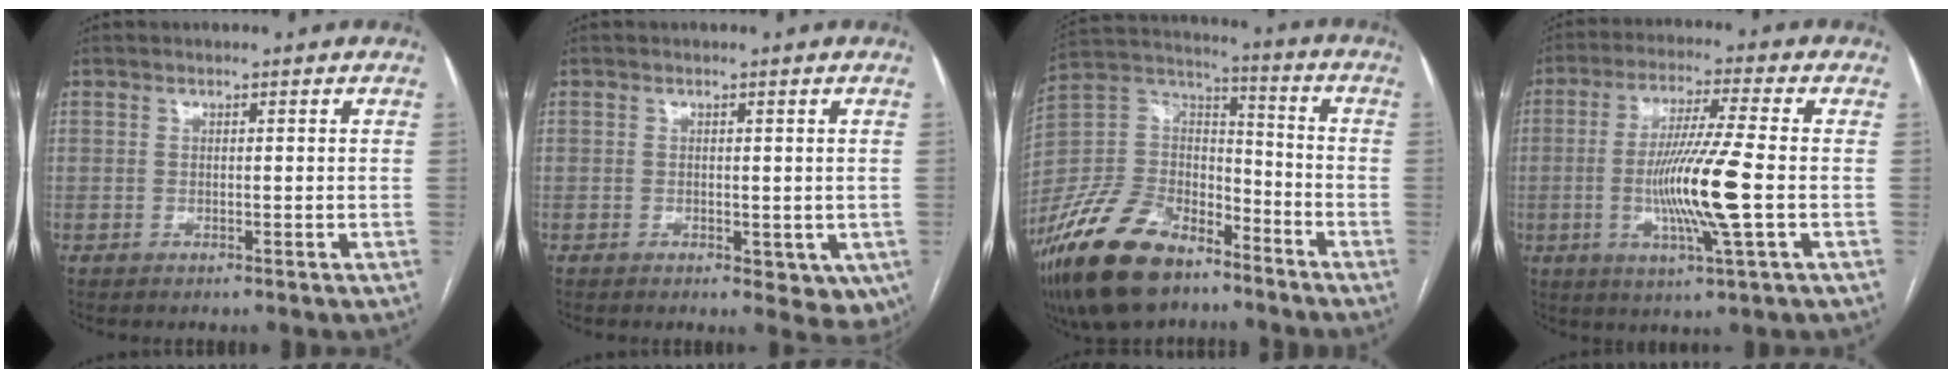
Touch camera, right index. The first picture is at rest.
{"total": 6.2, "force": [-2.1, 3.9, 4.3], "torque": [-0.028, -0.003, -0.027]}
{"total": 21.5, "force": [-14.9, 10.1, 11.7], "torque": [-0.275, 0.005, -0.276]}
{"total": 12.0, "force": [-1.9, -0.6, 11.9], "torque": [-0.232, -0.012, -0.040]}